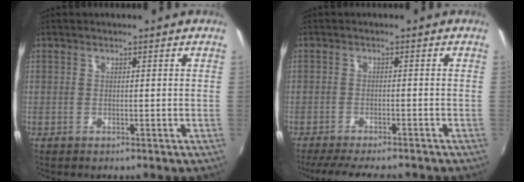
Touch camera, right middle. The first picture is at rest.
{"total": 10.9, "force": [-9.4, 1.9, 5.1], "torque": [-0.111, -0.022, -0.145]}